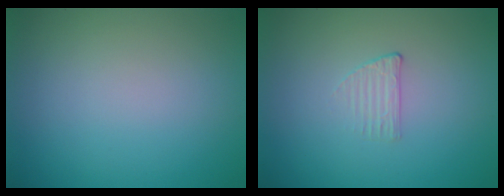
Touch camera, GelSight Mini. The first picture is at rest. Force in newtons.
{"total": 1.0, "press": 0.3, "slide": 1.0}